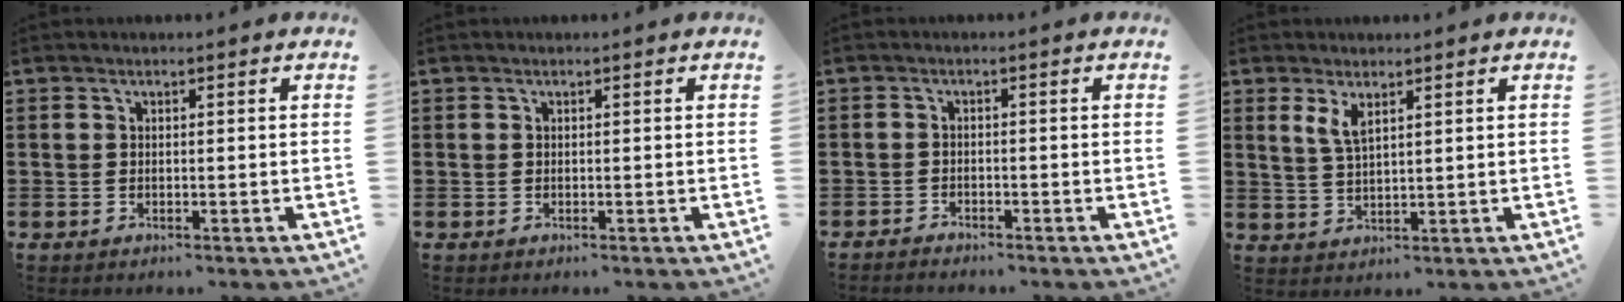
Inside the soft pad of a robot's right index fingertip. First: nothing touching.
{"total": 0.0}
{"total": 1.4, "force": [-1.4, 0.2, 0.0], "torque": [-0.005, 0.000, -0.031]}
{"total": 3.5, "force": [1.9, 1.2, 2.7], "torque": [-0.059, 0.003, 0.033]}